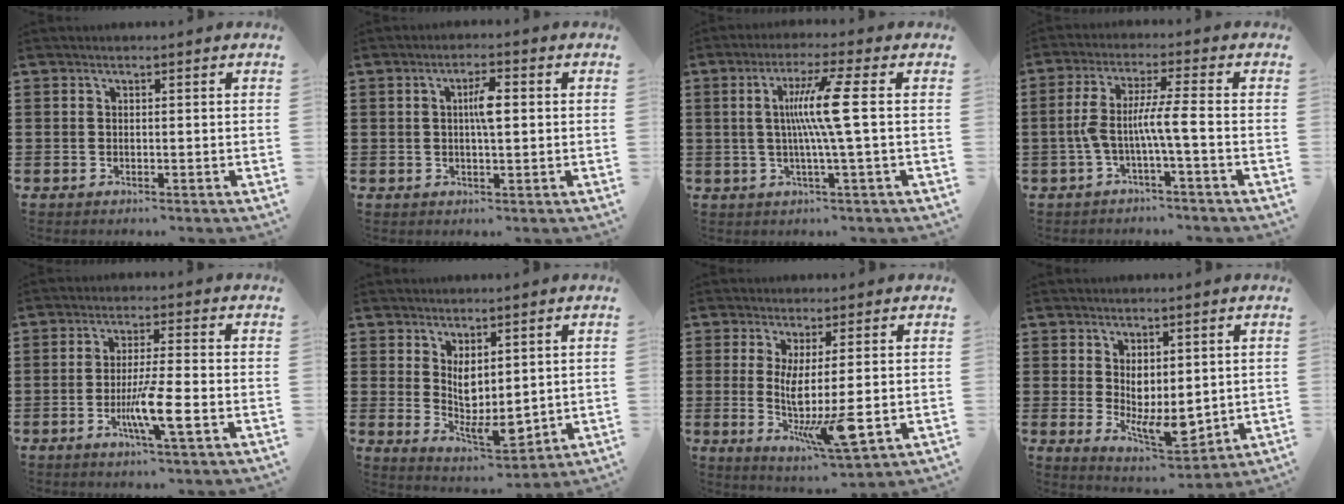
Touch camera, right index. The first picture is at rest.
{"total": 3.9, "force": [0.5, 1.0, 3.7], "torque": [-0.064, 0.001, 0.004]}
{"total": 8.4, "force": [0.8, -0.9, 8.3], "torque": [-0.163, -0.005, 0.000]}
{"total": 6.2, "force": [-1.7, 0.0, 6.0], "torque": [-0.123, -0.006, -0.039]}
{"total": 7.9, "force": [-2.5, 0.3, 7.5], "torque": [-0.134, -0.015, -0.044]}
{"total": 4.8, "force": [1.3, 2.3, 4.0], "torque": [-0.079, -0.016, 0.020]}
{"total": 7.8, "force": [-0.5, 0.8, 7.7], "torque": [-0.149, -0.030, -0.010]}
{"total": 4.8, "force": [0.9, 2.8, 3.8], "torque": [-0.065, -0.013, 0.015]}